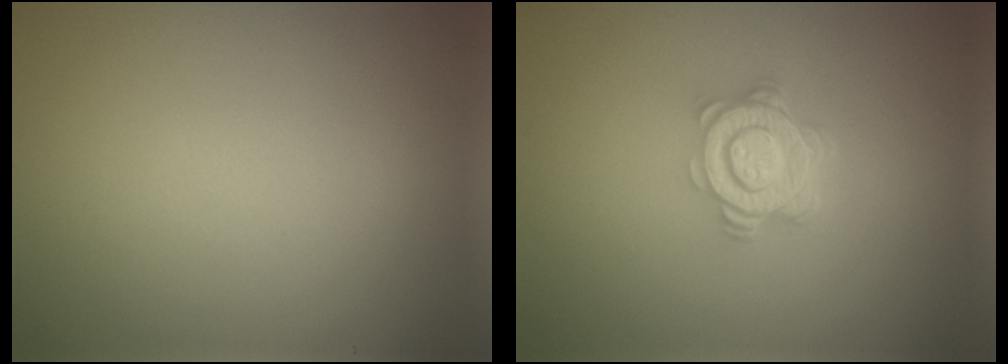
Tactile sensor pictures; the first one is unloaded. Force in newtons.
{"total": 4.7, "press": 3.5, "slide": 3.1}